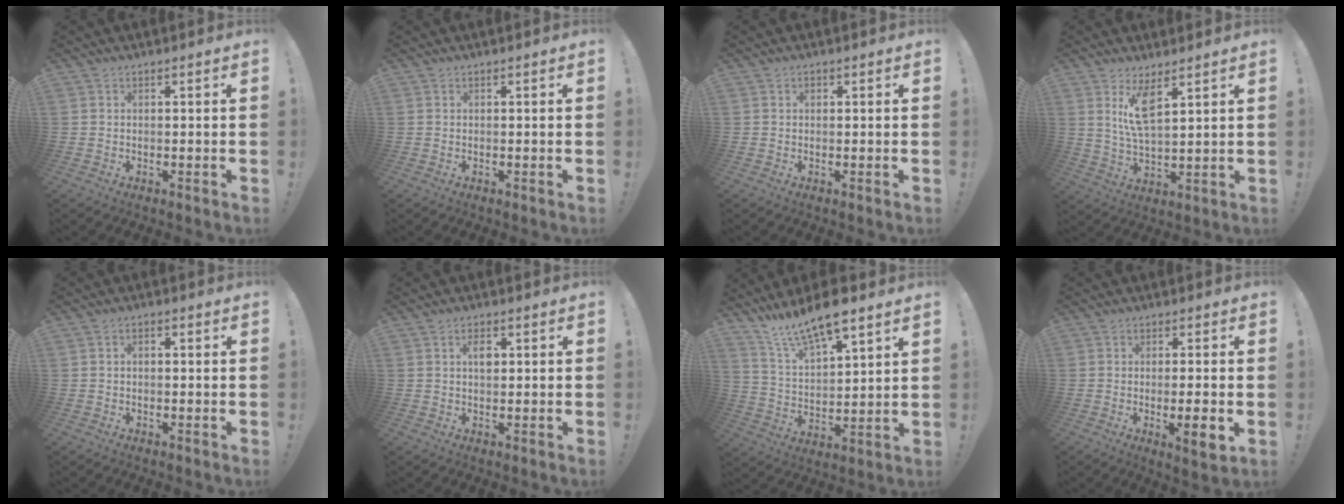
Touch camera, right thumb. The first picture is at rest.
{"total": 0.0}
{"total": 0.6, "force": [0.2, 0.5, 0.2], "torque": [0.003, -0.001, 0.003]}
{"total": 9.6, "force": [5.3, 3.1, 7.4], "torque": [-0.129, -0.019, 0.093]}
{"total": 1.6, "force": [-1.0, 0.8, 0.9], "torque": [-0.012, 0.006, -0.018]}
{"total": 3.1, "force": [0.7, 1.8, 2.4], "torque": [-0.031, 0.000, 0.005]}
{"total": 12.2, "force": [10.3, 2.6, 6.0], "torque": [-0.116, -0.079, 0.182]}
{"total": 6.9, "force": [-1.5, 1.1, 6.6], "torque": [-0.084, -0.007, -0.023]}